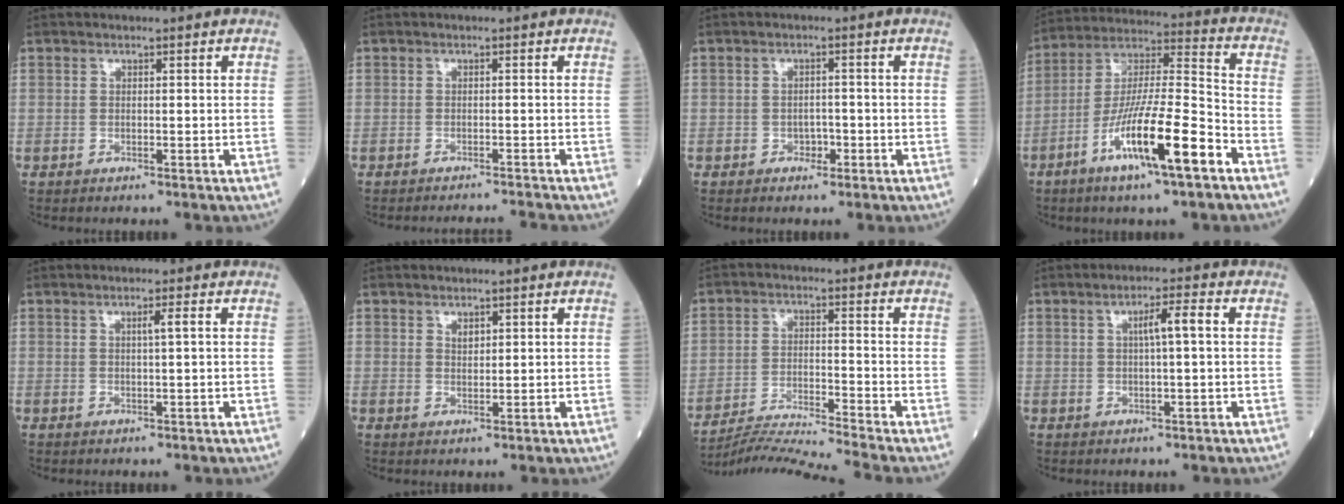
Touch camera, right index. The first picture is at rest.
{"total": 4.4, "force": [-4.1, -1.5, 0.2], "torque": [-0.001, -0.004, -0.054]}
{"total": 2.0, "force": [-0.9, 1.4, 1.1], "torque": [-0.012, 0.005, -0.013]}
{"total": 16.0, "force": [-7.8, 1.3, 14.0], "torque": [-0.262, -0.013, -0.138]}
{"total": 1.4, "force": [0.3, -0.3, 1.4], "torque": [-0.022, 0.001, 0.004]}
{"total": 1.2, "force": [0.7, 0.5, 0.7], "torque": [-0.014, -0.002, 0.014]}
{"total": 11.1, "force": [-10.3, -3.3, 2.7], "torque": [-0.036, -0.014, -0.179]}
{"total": 4.0, "force": [0.7, 0.0, 3.9], "torque": [-0.066, 0.008, 0.011]}